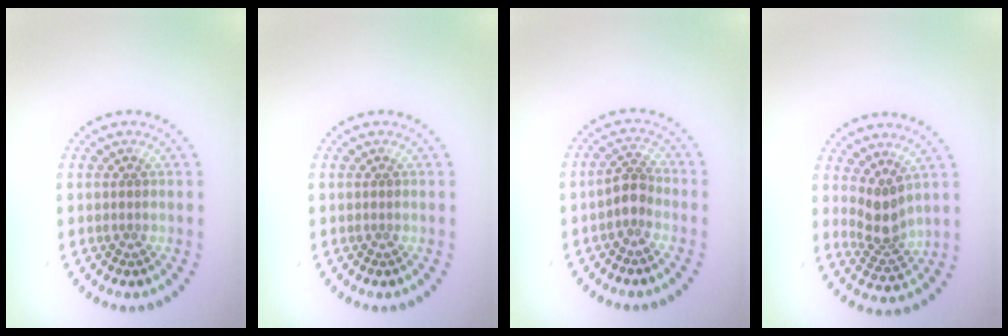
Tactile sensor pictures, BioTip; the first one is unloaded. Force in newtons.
{"total": 0.0}
{"total": 2.0, "press": 1.6, "slide": 1.1}
{"total": 2.9, "press": 2.2, "slide": 1.8}